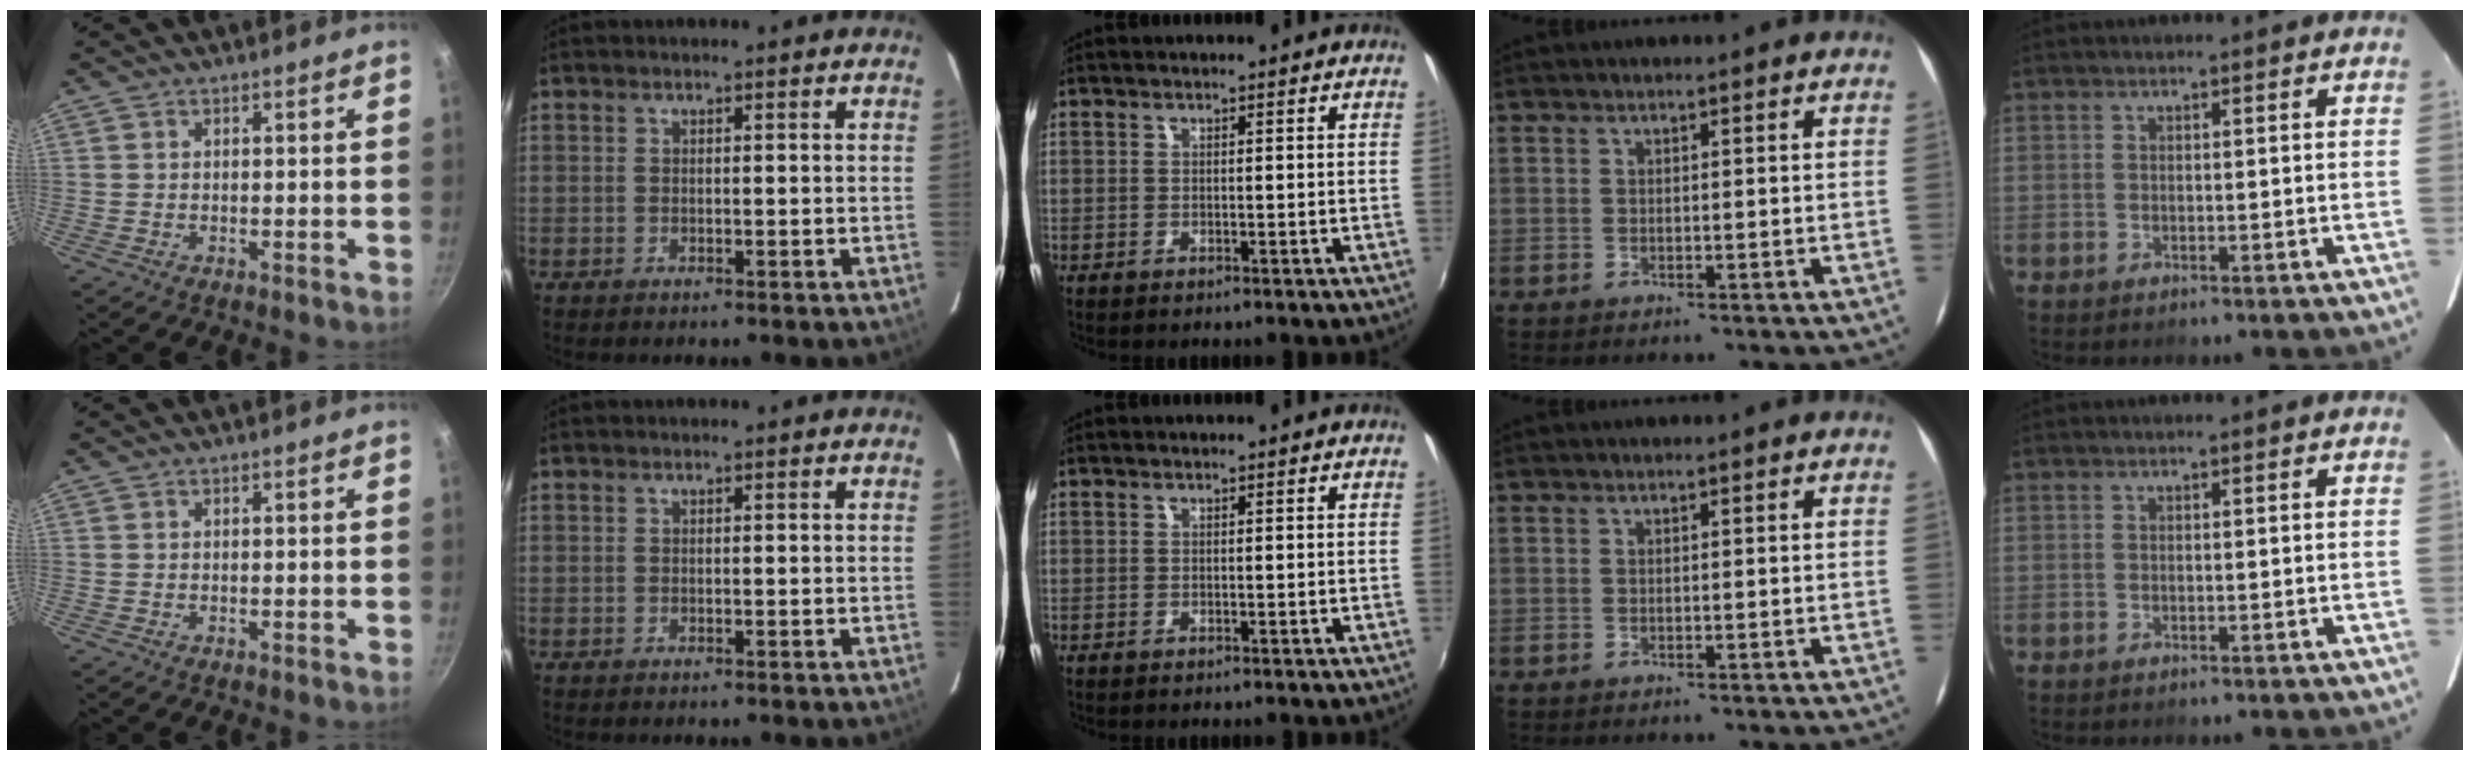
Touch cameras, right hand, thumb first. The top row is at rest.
{}